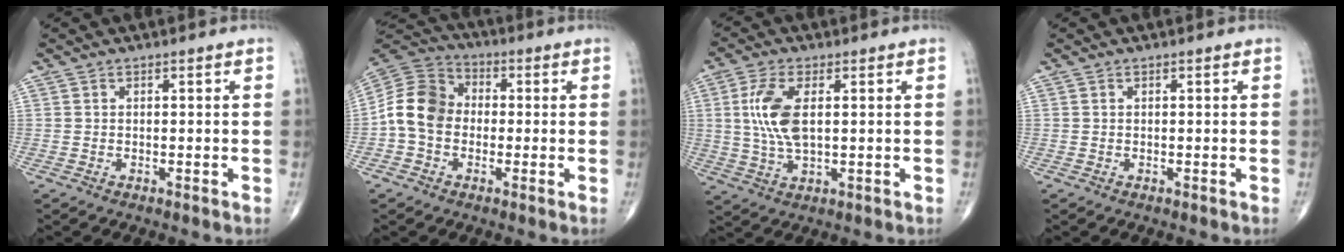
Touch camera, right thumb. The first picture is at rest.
{"total": 10.5, "force": [-1.1, 8.4, 6.2], "torque": [-0.106, 0.033, -0.037]}
{"total": 8.9, "force": [1.5, 3.9, 7.8], "torque": [-0.177, -0.005, 0.032]}
{"total": 0.0}